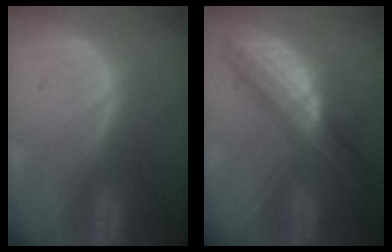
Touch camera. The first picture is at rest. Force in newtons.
{"total": 8.1, "press": 8.0, "slide": 0.5}